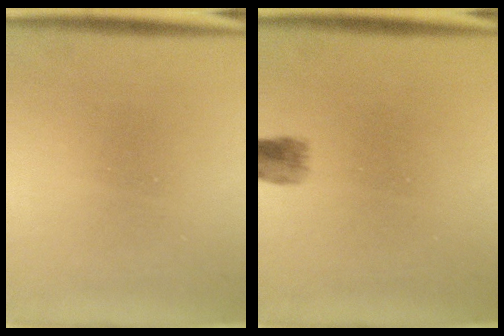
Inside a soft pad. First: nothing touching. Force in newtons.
{"total": 1.3}